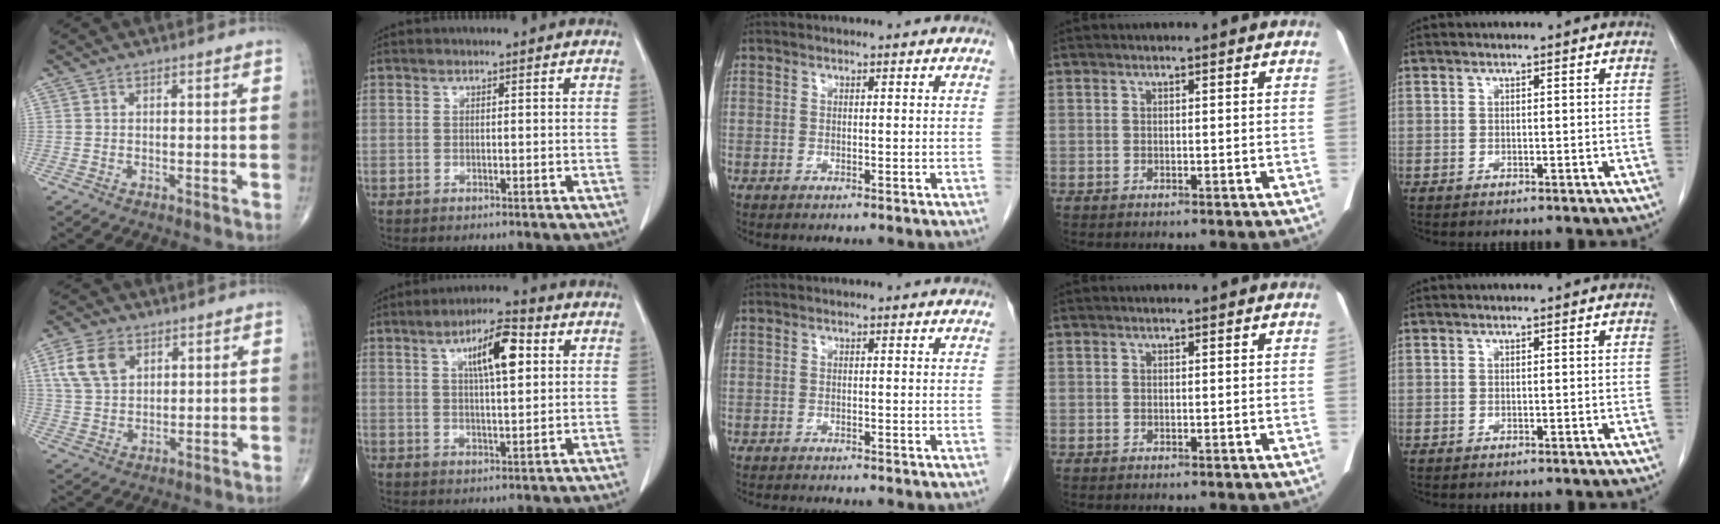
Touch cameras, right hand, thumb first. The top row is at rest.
{"thumb": {"total": 8.3, "force": [3.5, 5.6, 5.1], "torque": [-0.090, -0.006, 0.070]}, "index": {"total": 8.7, "force": [3.0, 1.9, 7.9], "torque": [-0.135, 0.012, 0.049]}, "middle": {"total": 3.5, "force": [-3.2, 0.2, 1.4], "torque": [-0.021, -0.008, -0.044]}}